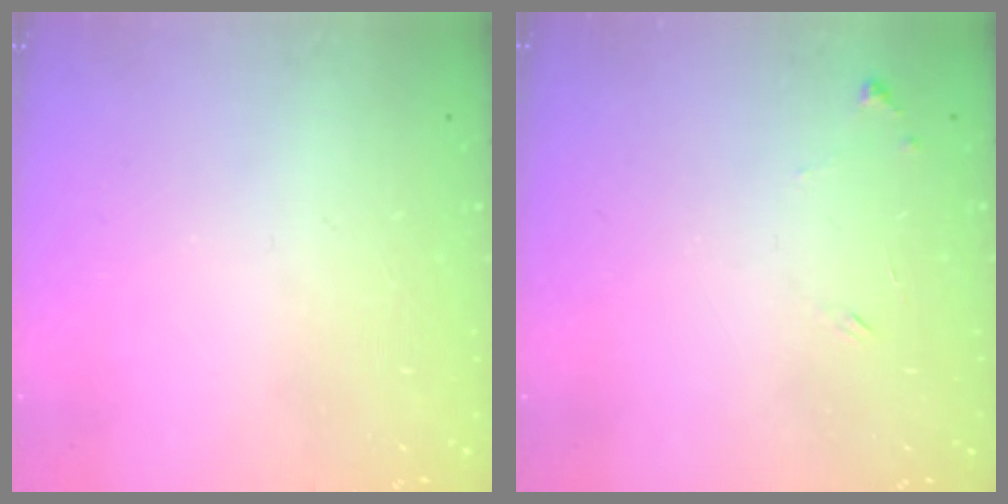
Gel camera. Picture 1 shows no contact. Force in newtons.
{"total": 5.5, "press": 5.4, "slide": 0.4}